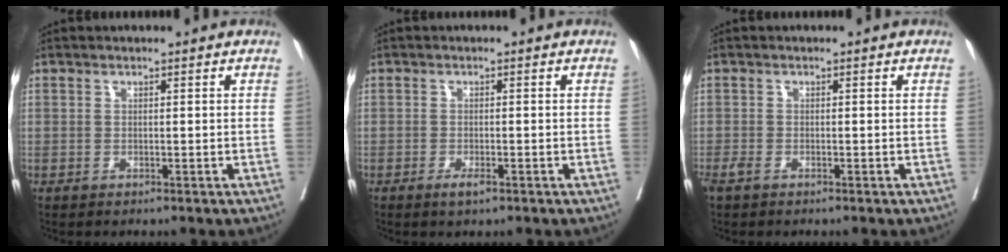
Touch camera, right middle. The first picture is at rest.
{"total": 1.8, "force": [-1.1, 0.4, 1.4], "torque": [-0.023, -0.001, -0.017]}
{"total": 1.5, "force": [-1.0, 0.6, 1.0], "torque": [-0.021, -0.003, -0.018]}